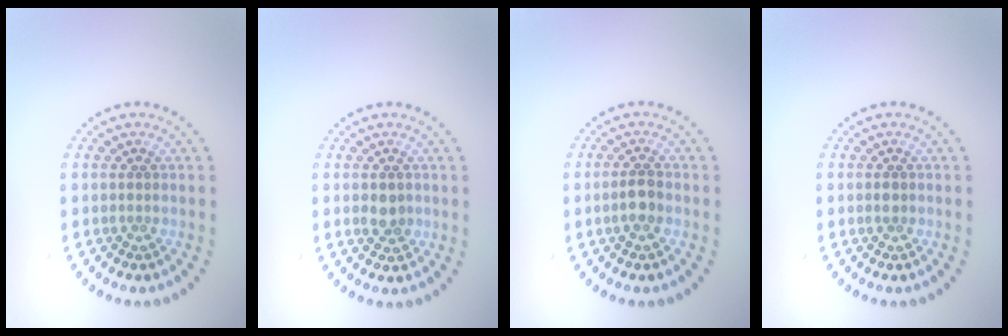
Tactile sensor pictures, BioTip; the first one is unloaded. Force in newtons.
{"total": 1.7, "press": 1.7, "slide": 0.2}
{"total": 1.9, "press": 1.9, "slide": 0.6}
{"total": 0.8, "press": 0.8, "slide": 0.1}